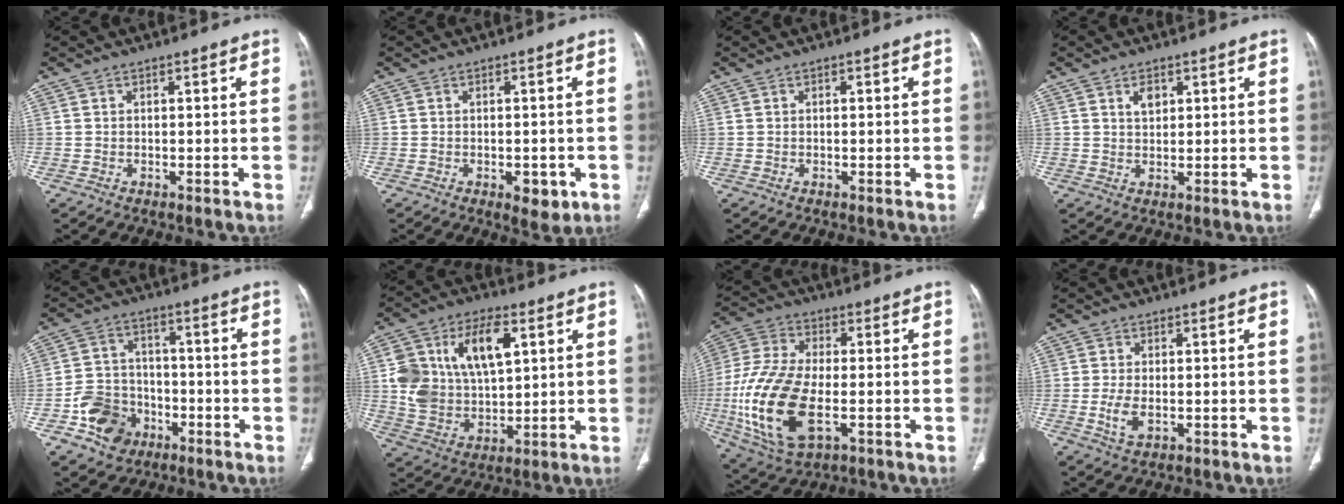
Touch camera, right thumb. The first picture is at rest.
{"total": 4.3, "force": [-1.6, 2.2, 3.3], "torque": [-0.025, 0.000, -0.013]}
{"total": 0.5, "force": [0.2, 0.2, 0.4], "torque": [-0.009, 0.002, 0.004]}
{"total": 2.9, "force": [1.4, 1.8, 1.8], "torque": [-0.020, -0.009, 0.025]}
{"total": 10.4, "force": [-4.8, 8.3, 4.0], "torque": [-0.044, 0.031, -0.081]}
{"total": 18.7, "force": [3.9, 13.3, 12.6], "torque": [-0.195, 0.014, 0.077]}
{"total": 19.8, "force": [-4.2, 10.0, 16.6], "torque": [-0.361, 0.001, -0.069]}
{"total": 3.9, "force": [-0.8, 2.1, 3.2], "torque": [-0.072, -0.007, -0.013]}